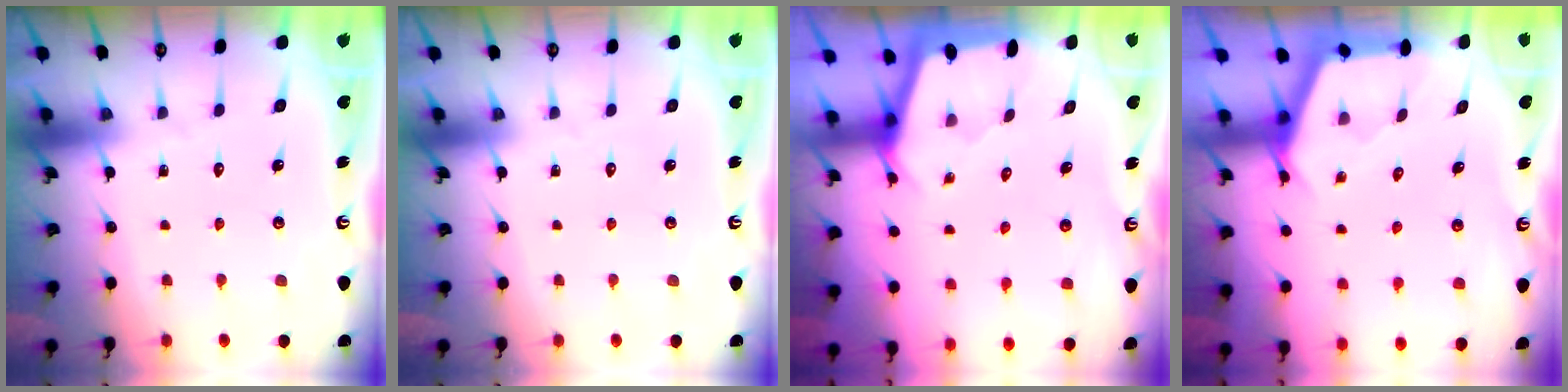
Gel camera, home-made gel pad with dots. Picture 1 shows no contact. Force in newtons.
{"total": 0.0}
{"total": 2.2, "press": 2.2, "slide": 0.3}
{"total": 3.0, "press": 3.0, "slide": 0.4}